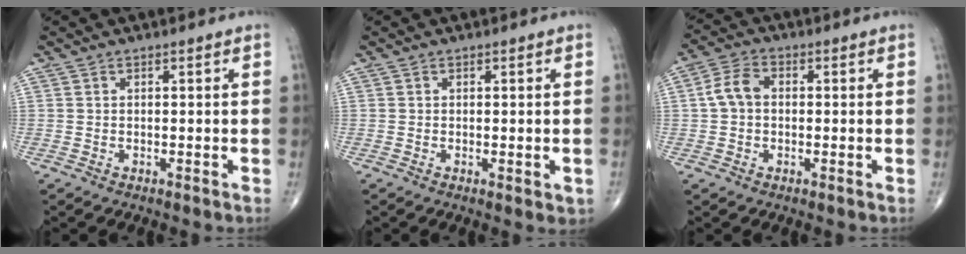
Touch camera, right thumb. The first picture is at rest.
{"total": 2.3, "force": [-0.5, 0.9, 2.0], "torque": [-0.021, -0.005, -0.007]}
{"total": 5.4, "force": [0.1, 3.9, 3.7], "torque": [-0.069, 0.019, -0.007]}